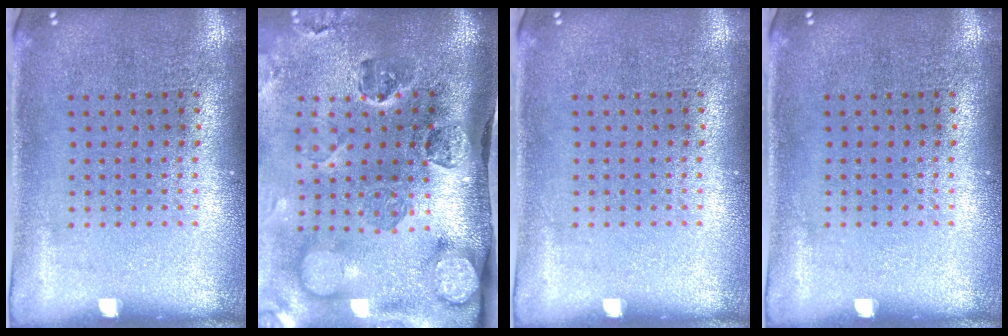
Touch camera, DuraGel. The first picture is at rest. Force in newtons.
{"total": 4.9, "press": 3.6, "slide": 3.4}
{"total": 0.0}
{"total": 0.0}